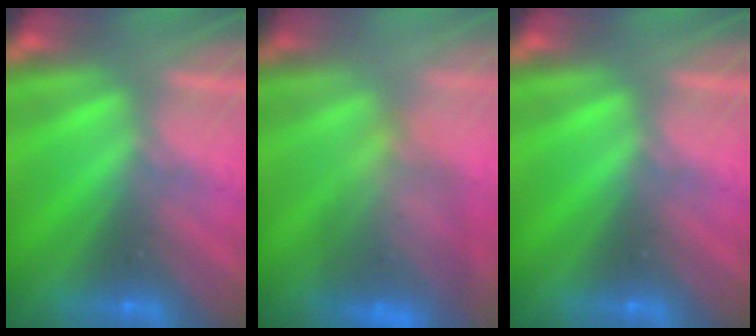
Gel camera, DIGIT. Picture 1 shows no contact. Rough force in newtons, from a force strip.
{"total": 9.4}
{"total": 0.0}